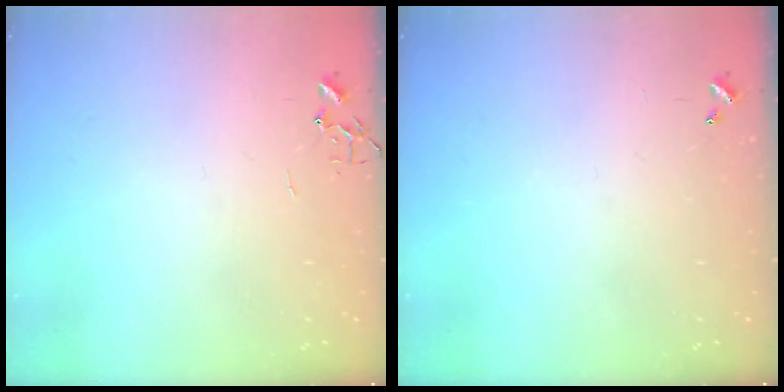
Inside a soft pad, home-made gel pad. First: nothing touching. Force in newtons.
{"total": 0.0}